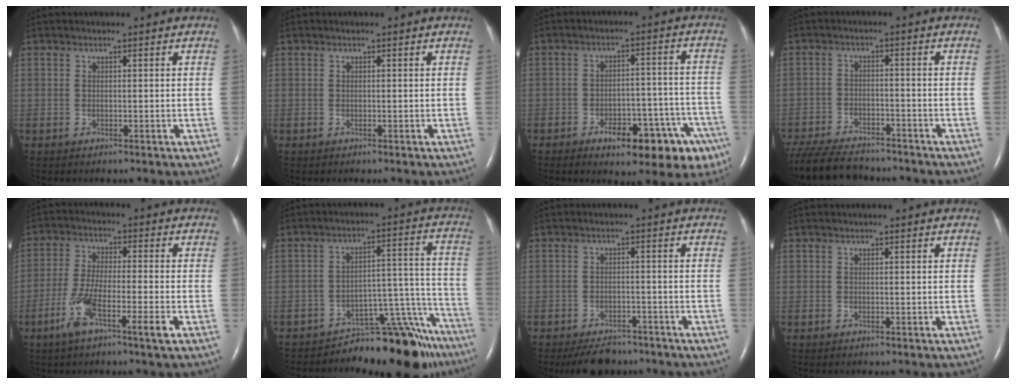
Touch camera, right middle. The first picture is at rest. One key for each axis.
{"total": 0.0}
{"total": 13.2, "fx": -7.9, "fy": 4.9, "fz": 9.3, "tx": -0.082, "ty": 0.032, "tz": -0.099}
{"total": 13.9, "fx": -12.1, "fy": 3.4, "fz": 5.9, "tx": -0.131, "ty": -0.023, "tz": -0.189}
{"total": 8.0, "fx": -3.9, "fy": 0.4, "fz": 7.0, "tx": -0.143, "ty": -0.007, "tz": -0.074}
{"total": 14.3, "fx": -13.4, "fy": 2.9, "fz": 3.8, "tx": -0.004, "ty": 0.066, "tz": -0.188}
{"total": 5.9, "fx": -5.0, "fy": 2.7, "fz": 1.7, "tx": -0.025, "ty": -0.002, "tz": -0.076}
{"total": 0.0}